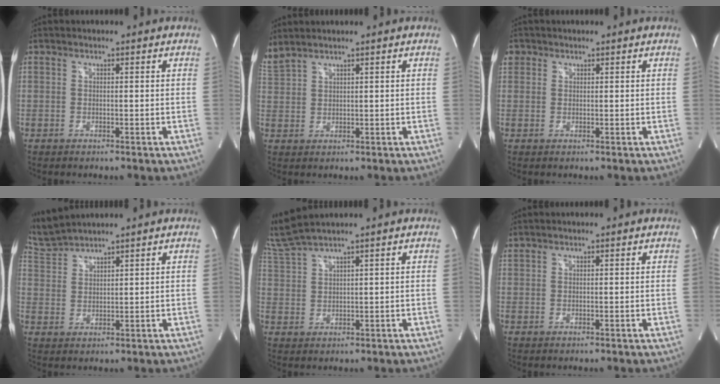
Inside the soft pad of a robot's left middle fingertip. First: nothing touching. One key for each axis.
{"total": 3.4, "fx": 3.2, "fy": -0.1, "fz": 1.2, "tx": -0.046, "ty": 0.020, "tz": 0.078}
{"total": 2.0, "fx": 1.0, "fy": 1.8, "fz": 0.3, "tx": 0.000, "ty": 0.012, "tz": 0.017}
{"total": 5.7, "fx": 5.6, "fy": -0.8, "fz": 0.7, "tx": -0.034, "ty": 0.013, "tz": 0.125}
{"total": 5.7, "fx": 5.2, "fy": -1.4, "fz": 2.0, "tx": -0.064, "ty": 0.010, "tz": 0.117}
{"total": 0.9, "fx": 0.9, "fy": 0.0, "fz": 0.2, "tx": -0.018, "ty": 0.015, "tz": 0.026}